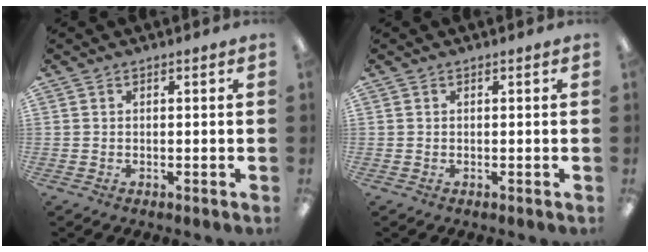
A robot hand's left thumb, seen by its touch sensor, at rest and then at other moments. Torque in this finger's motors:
{"motor_torque": [0.03, 0.01, 0.12, -0.14, 0.00]}